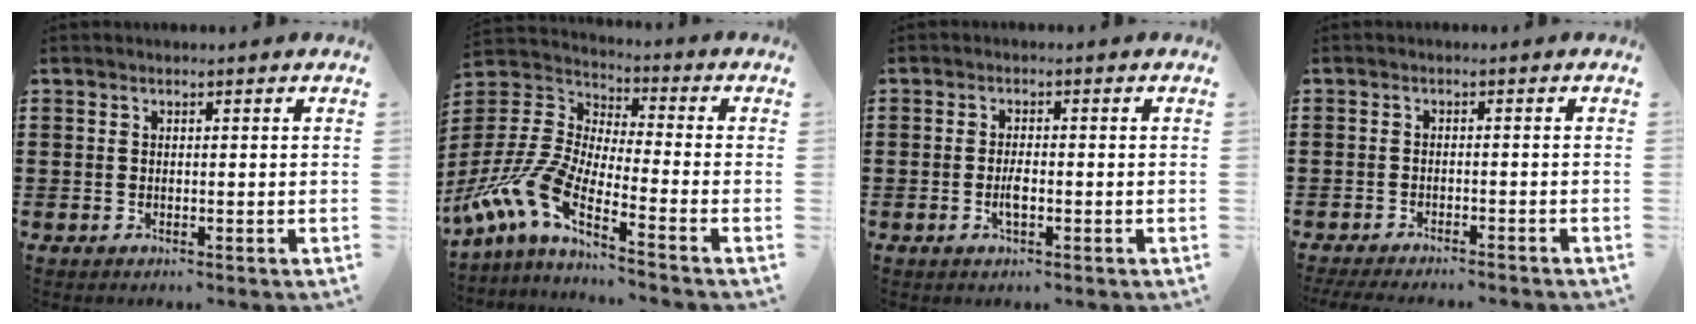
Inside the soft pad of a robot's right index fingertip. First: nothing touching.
{"total": 8.2, "force": [-5.8, 2.2, 5.4], "torque": [-0.163, -0.022, -0.131]}
{"total": 2.5, "force": [-0.7, 0.9, 2.3], "torque": [-0.042, 0.003, -0.012]}
{"total": 2.2, "force": [-2.1, -0.2, 0.5], "torque": [-0.015, -0.005, -0.044]}